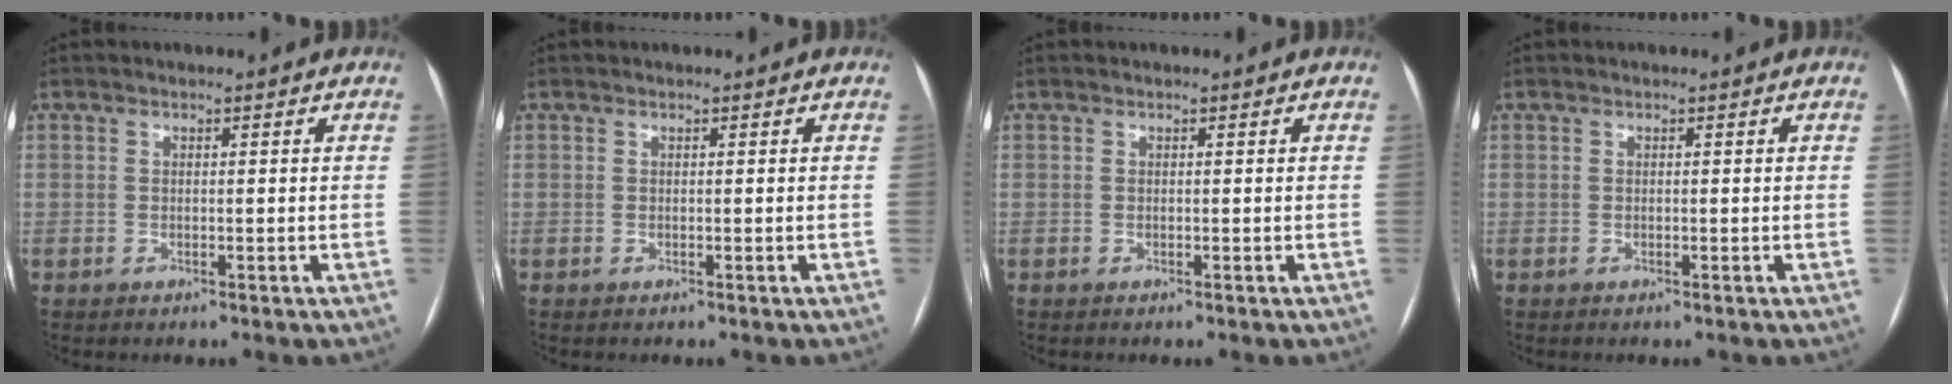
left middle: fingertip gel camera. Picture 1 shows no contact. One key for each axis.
{"total": 0.0}
{"total": 0.0}
{"total": 0.0}